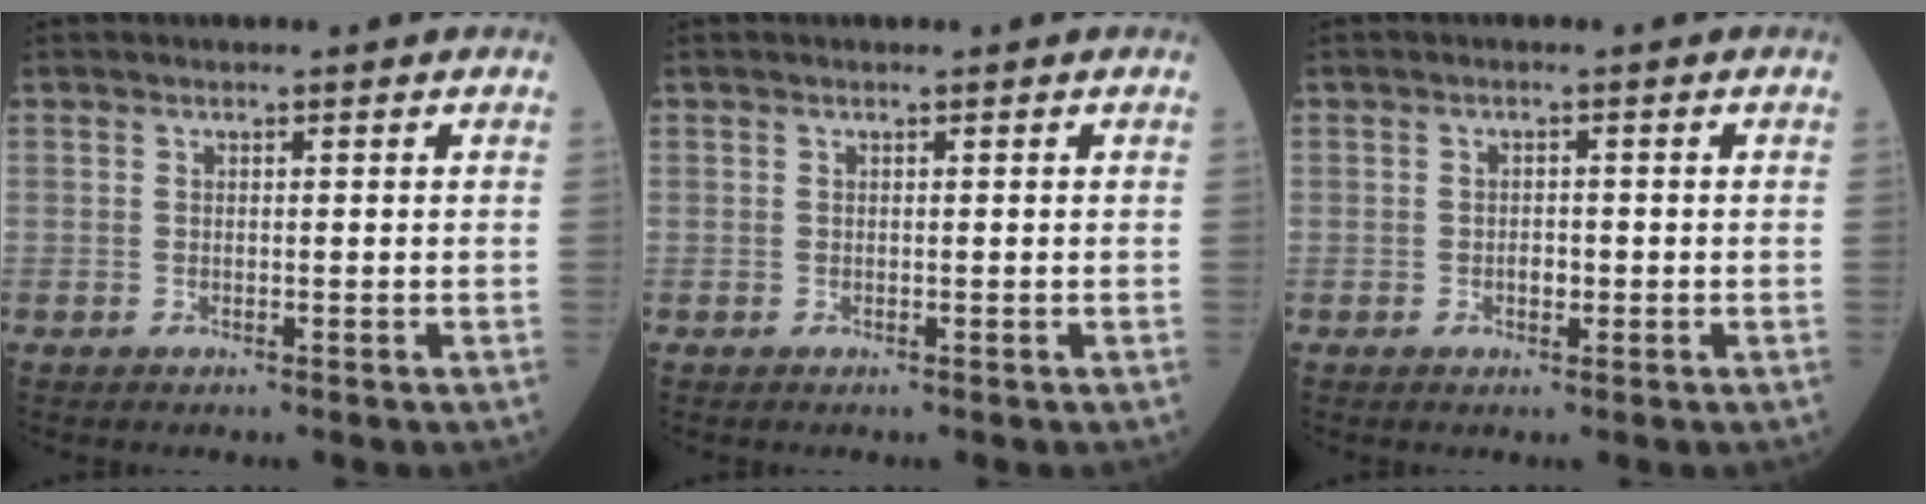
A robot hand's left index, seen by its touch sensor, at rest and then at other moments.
{"total": 0.0}
{"total": 1.5, "force": [-0.4, 0.9, 1.1], "torque": [-0.019, 0.002, -0.005]}